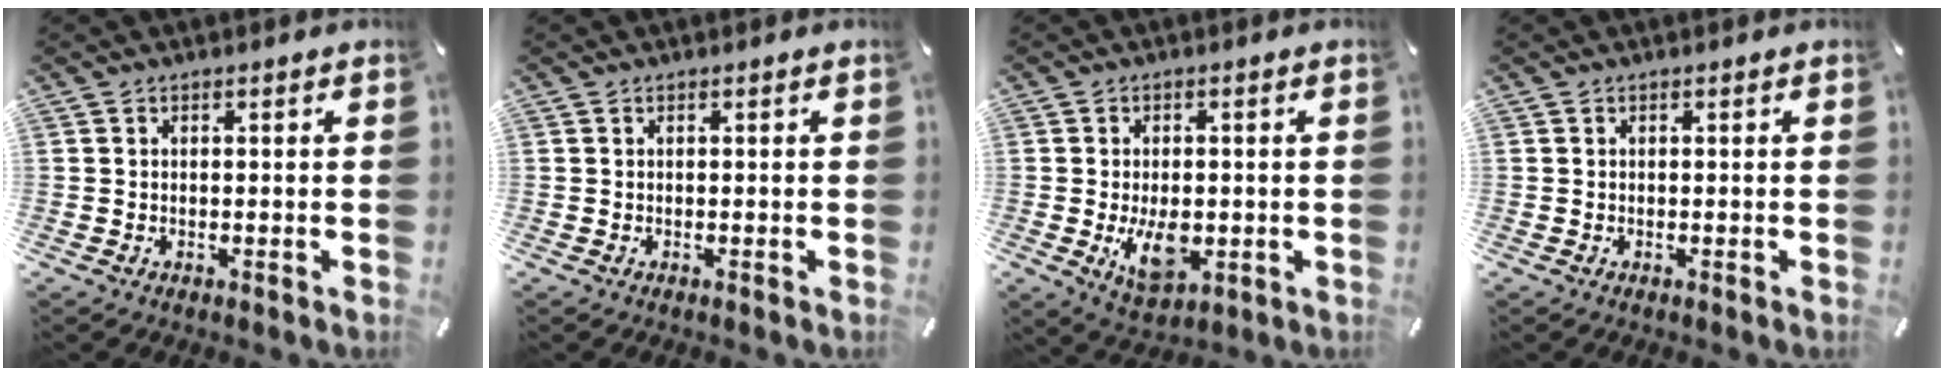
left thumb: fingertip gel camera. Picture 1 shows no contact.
{"total": 0.0}
{"total": 8.9, "force": [-1.4, 5.2, 7.0], "torque": [-0.123, -0.011, -0.023]}
{"total": 0.0}